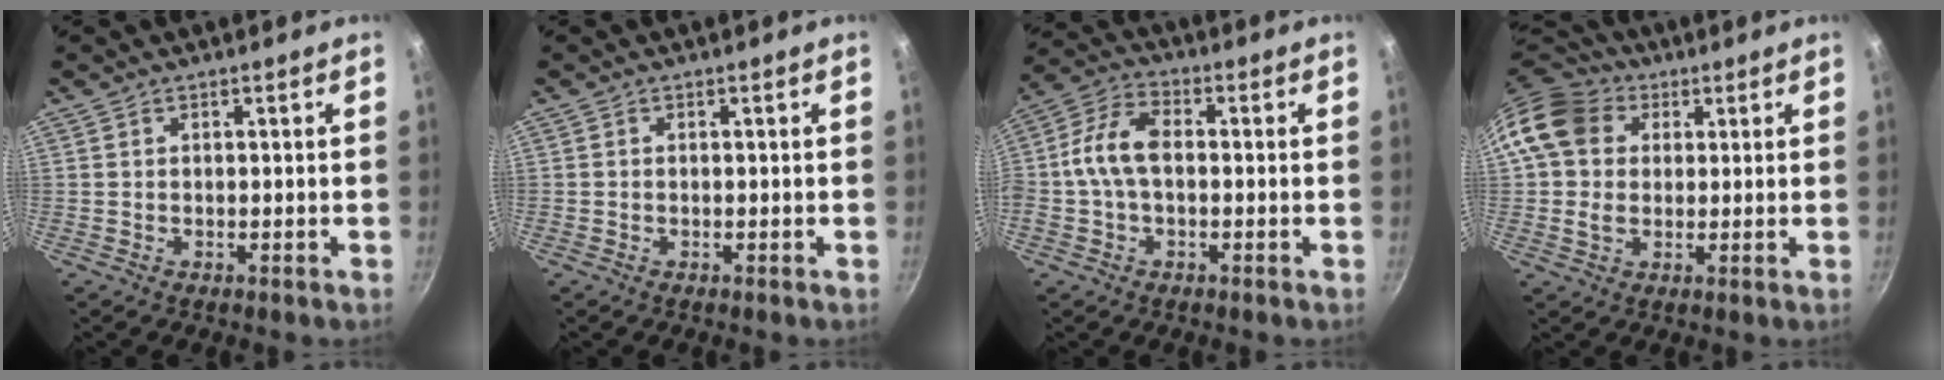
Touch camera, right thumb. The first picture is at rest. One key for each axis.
{"total": 0.0}
{"total": 9.1, "fx": -0.4, "fy": 5.6, "fz": 7.2, "tx": -0.141, "ty": 0.034, "tz": -0.022}
{"total": 12.1, "fx": 3.4, "fy": 9.7, "fz": 6.4, "tx": -0.105, "ty": 0.011, "tz": 0.047}